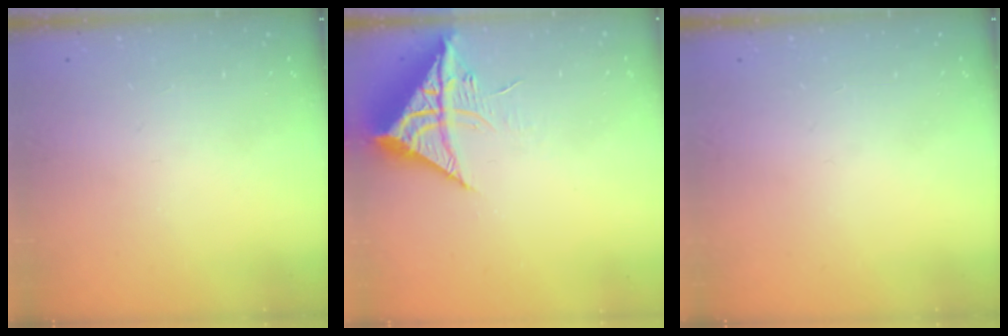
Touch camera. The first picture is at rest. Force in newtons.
{"total": 10.5, "press": 10.5, "slide": 1.0}
{"total": 0.0}